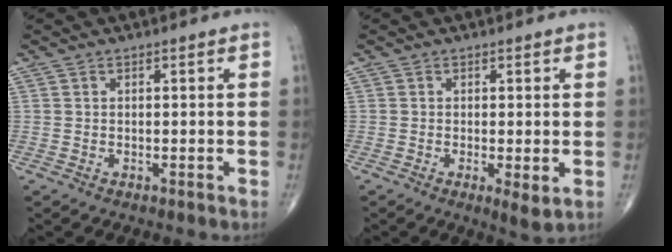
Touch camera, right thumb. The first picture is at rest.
{"total": 3.2, "force": [-0.5, 0.8, 3.1], "torque": [-0.054, -0.013, -0.011]}